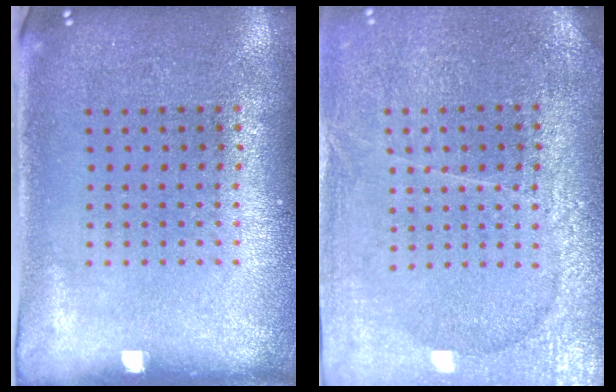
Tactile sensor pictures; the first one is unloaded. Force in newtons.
{"total": 3.6, "press": 3.3, "slide": 1.4}